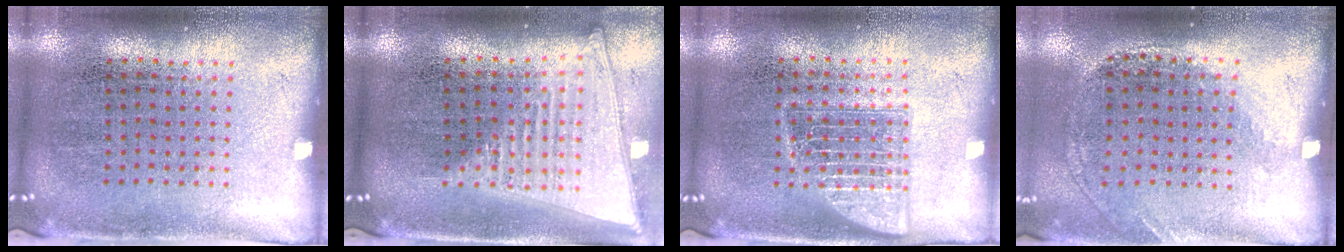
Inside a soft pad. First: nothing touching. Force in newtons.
{"total": 2.0, "press": 1.7, "slide": 1.0}
{"total": 2.5, "press": 2.5, "slide": 0.4}
{"total": 1.2, "press": 1.0, "slide": 0.8}